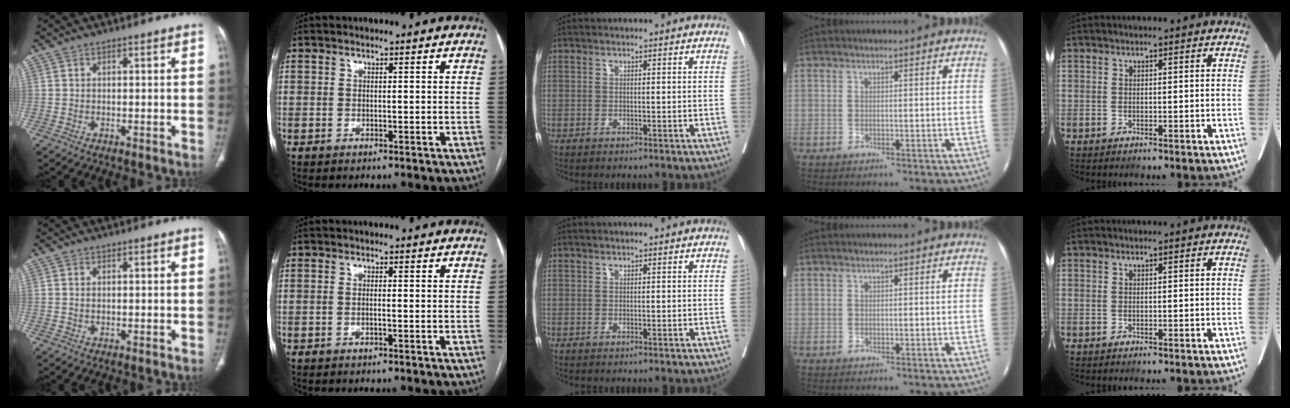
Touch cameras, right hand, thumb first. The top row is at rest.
{"thumb": {"total": 0.7, "force": [0.3, 0.4, 0.4], "torque": [-0.009, -0.001, 0.009]}, "index": {"total": 0.7, "force": [-0.2, 0.0, 0.6], "torque": [-0.013, 0.001, -0.003]}}